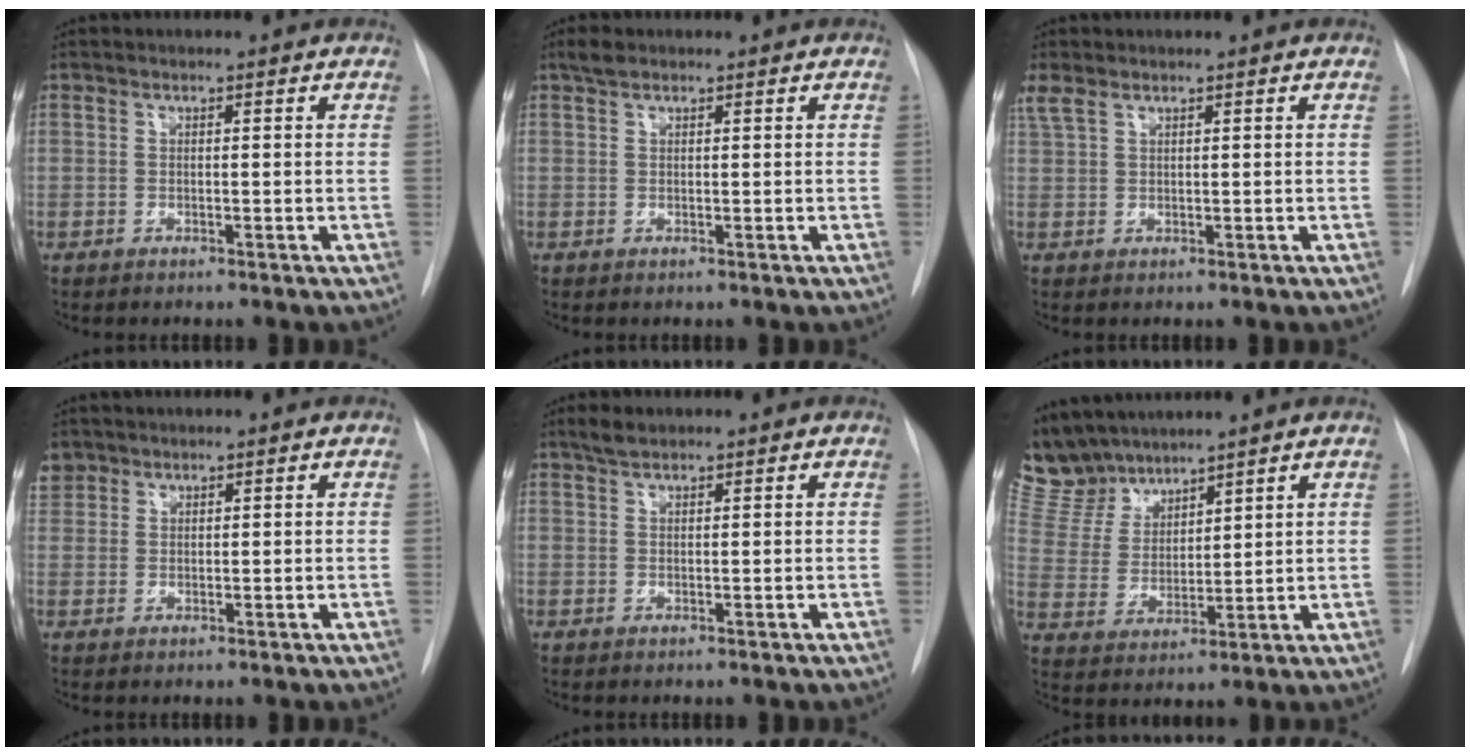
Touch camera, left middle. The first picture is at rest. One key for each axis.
{"total": 1.5, "fx": 1.2, "fy": 0.7, "fz": 0.7, "tx": -0.015, "ty": 0.010, "tz": 0.022}
{"total": 2.4, "fx": 1.8, "fy": 1.0, "fz": 1.3, "tx": -0.043, "ty": 0.022, "tz": 0.047}
{"total": 3.5, "fx": 2.5, "fy": 2.4, "fz": 0.3, "tx": -0.004, "ty": 0.014, "tz": 0.050}
{"total": 2.1, "fx": 1.7, "fy": 0.7, "fz": 0.9, "tx": -0.021, "ty": 0.007, "tz": 0.033}
{"total": 9.7, "fx": 9.0, "fy": 3.2, "fz": 1.6, "tx": -0.049, "ty": 0.009, "tz": 0.195}